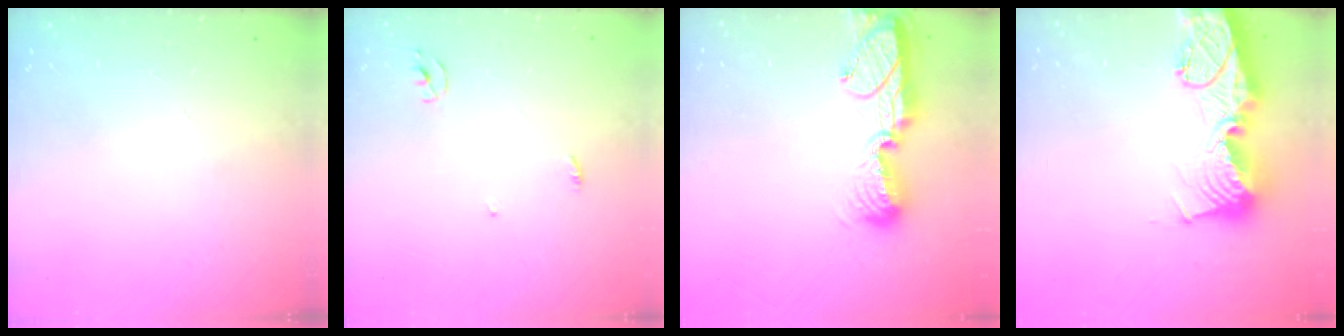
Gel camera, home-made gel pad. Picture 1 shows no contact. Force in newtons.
{"total": 2.3, "press": 2.3, "slide": 0.1}
{"total": 12.5, "press": 12.4, "slide": 1.0}
{"total": 19.6, "press": 19.5, "slide": 1.9}